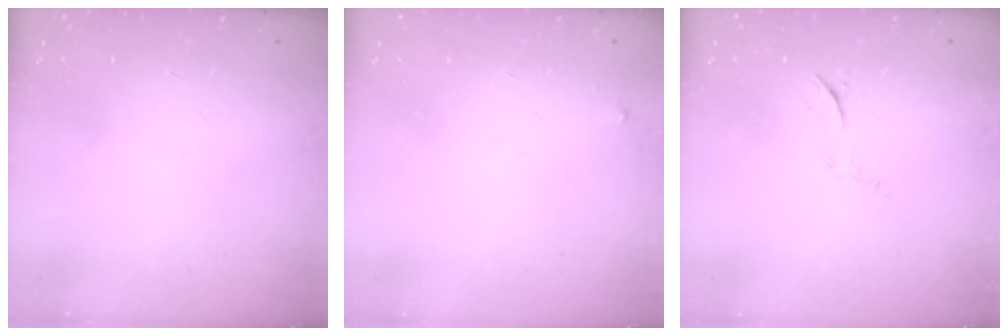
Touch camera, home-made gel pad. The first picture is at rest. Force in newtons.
{"total": 2.1, "press": 2.1, "slide": 0.1}
{"total": 6.9, "press": 6.9, "slide": 0.4}